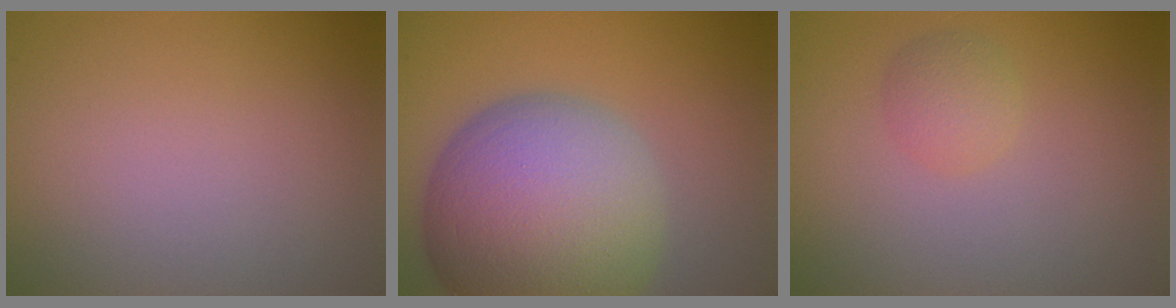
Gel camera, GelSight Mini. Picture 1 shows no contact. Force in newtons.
{"total": 14.9, "press": 14.8, "slide": 0.9}
{"total": 1.9, "press": 1.9, "slide": 0.1}